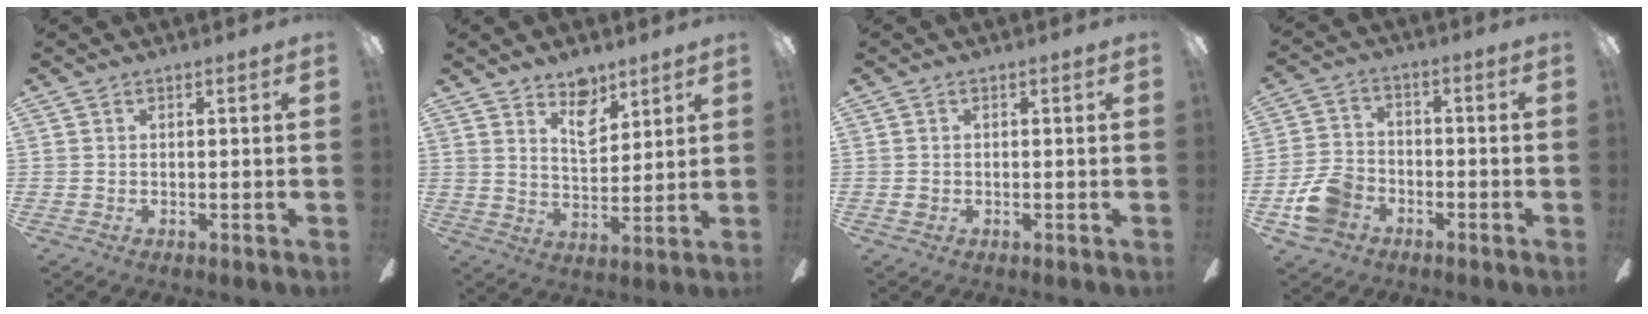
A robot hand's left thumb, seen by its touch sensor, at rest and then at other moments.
{"total": 7.8, "force": [5.6, 3.9, 3.6], "torque": [-0.048, -0.027, 0.099]}
{"total": 0.8, "force": [-0.2, 0.7, 0.2], "torque": [-0.004, 0.005, -0.006]}
{"total": 9.4, "force": [-4.5, 7.0, 4.2], "torque": [-0.100, 0.034, -0.084]}